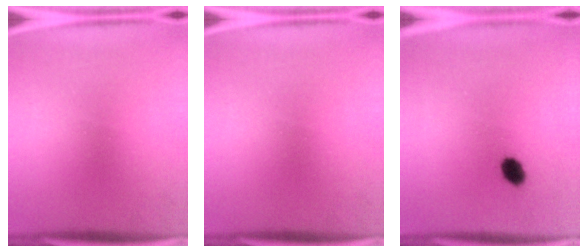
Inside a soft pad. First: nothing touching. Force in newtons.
{"total": 0.0}
{"total": 3.6}